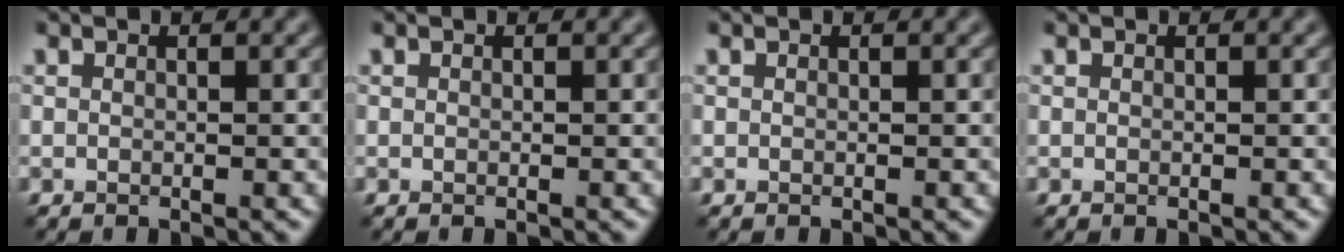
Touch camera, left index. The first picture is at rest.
{"total": 0.0}
{"total": 0.0}
{"total": 0.0}